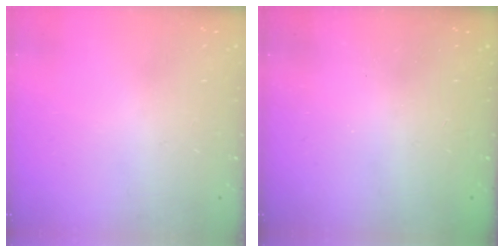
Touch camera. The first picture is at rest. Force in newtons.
{"total": 2.3, "press": 2.1, "slide": 0.8}